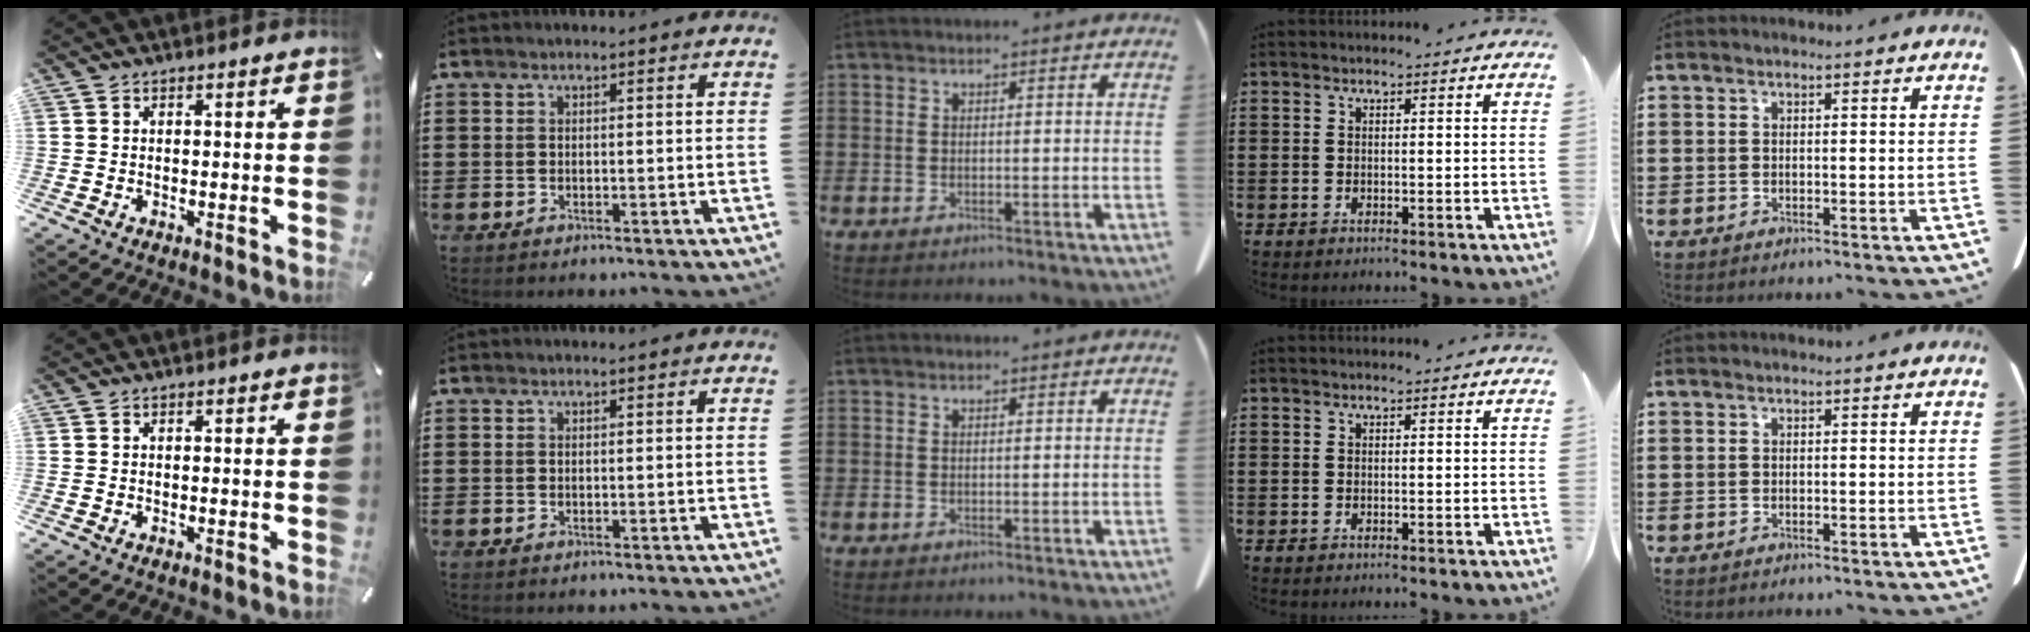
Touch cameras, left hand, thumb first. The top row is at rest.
{}